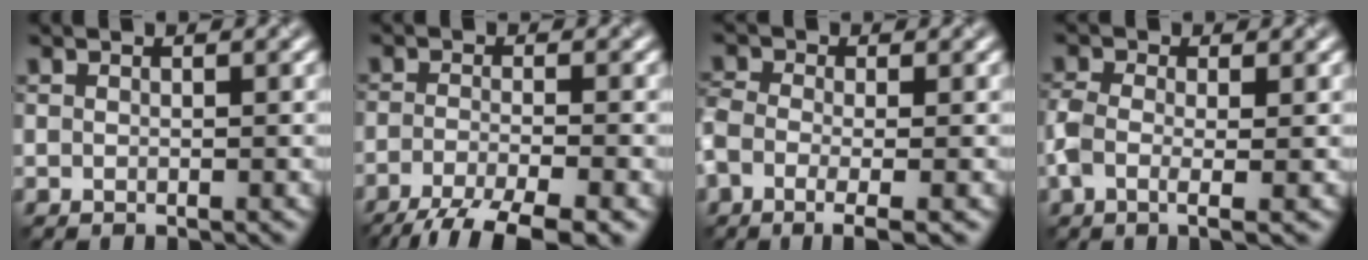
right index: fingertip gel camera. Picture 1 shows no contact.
{"total": 7.3, "force": [-5.1, 1.6, 4.9], "torque": [-0.076, -0.013, -0.096]}
{"total": 3.8, "force": [-1.7, 1.5, 3.1], "torque": [-0.068, -0.004, -0.041]}
{"total": 3.5, "force": [-0.6, 1.5, 3.1], "torque": [-0.072, -0.004, -0.018]}